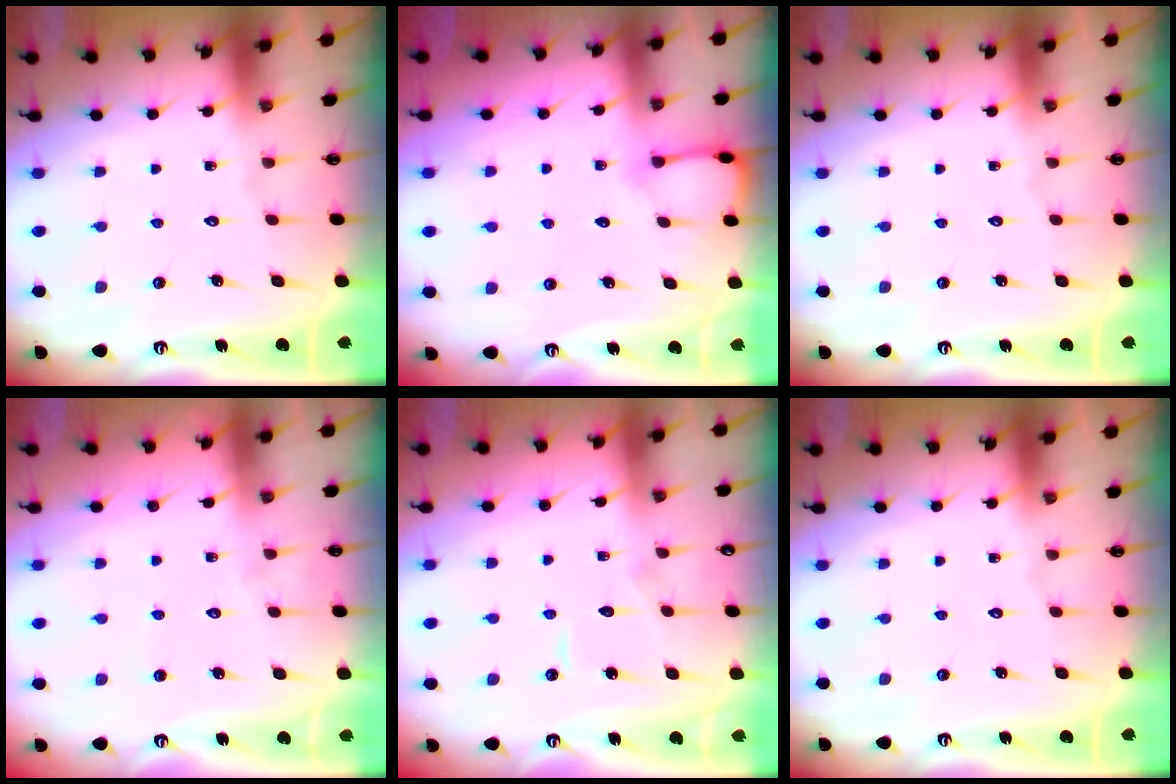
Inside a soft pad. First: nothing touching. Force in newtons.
{"total": 4.9, "press": 4.9, "slide": 0.5}
{"total": 0.0}
{"total": 3.0, "press": 3.0, "slide": 0.3}
{"total": 4.5, "press": 4.5, "slide": 0.3}
{"total": 0.0}